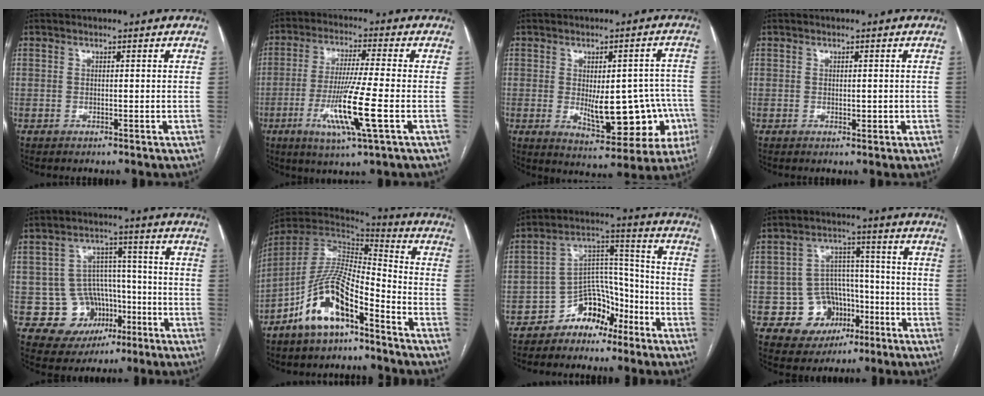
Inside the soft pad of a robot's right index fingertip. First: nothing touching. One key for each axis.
{"total": 11.3, "fx": -3.4, "fy": -0.4, "fz": 10.8, "tx": -0.210, "ty": -0.020, "tz": -0.064}
{"total": 13.2, "fx": -2.8, "fy": 5.8, "fz": 11.5, "tx": -0.129, "ty": 0.016, "tz": -0.019}
{"total": 1.2, "fx": -0.2, "fy": 0.6, "fz": 1.0, "tx": -0.013, "ty": -0.001, "tz": 0.001}
{"total": 10.0, "fx": -3.5, "fy": 9.1, "fz": 2.1, "tx": -0.020, "ty": 0.039, "tz": -0.042}
{"total": 12.9, "fx": -7.8, "fy": 3.7, "fz": 9.6, "tx": -0.191, "ty": 0.011, "tz": -0.145}
{"total": 9.2, "fx": -6.6, "fy": 5.5, "fz": 3.4, "tx": -0.056, "ty": 0.047, "tz": -0.113}
{"total": 9.6, "fx": -4.0, "fy": 8.4, "fz": 2.6, "tx": -0.027, "ty": 0.033, "tz": -0.050}